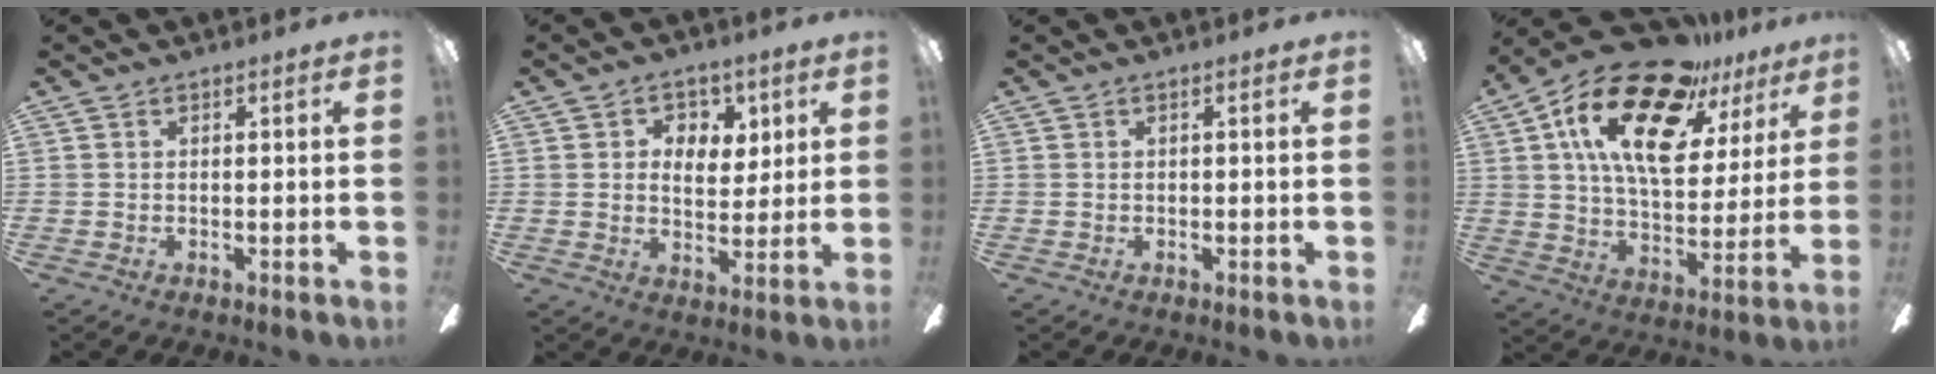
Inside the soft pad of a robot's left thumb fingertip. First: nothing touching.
{"total": 6.5, "force": [2.7, 5.0, 3.2], "torque": [-0.039, -0.003, 0.041]}
{"total": 0.0}
{"total": 23.2, "force": [13.4, 10.7, 15.6], "torque": [-0.262, -0.062, 0.231]}